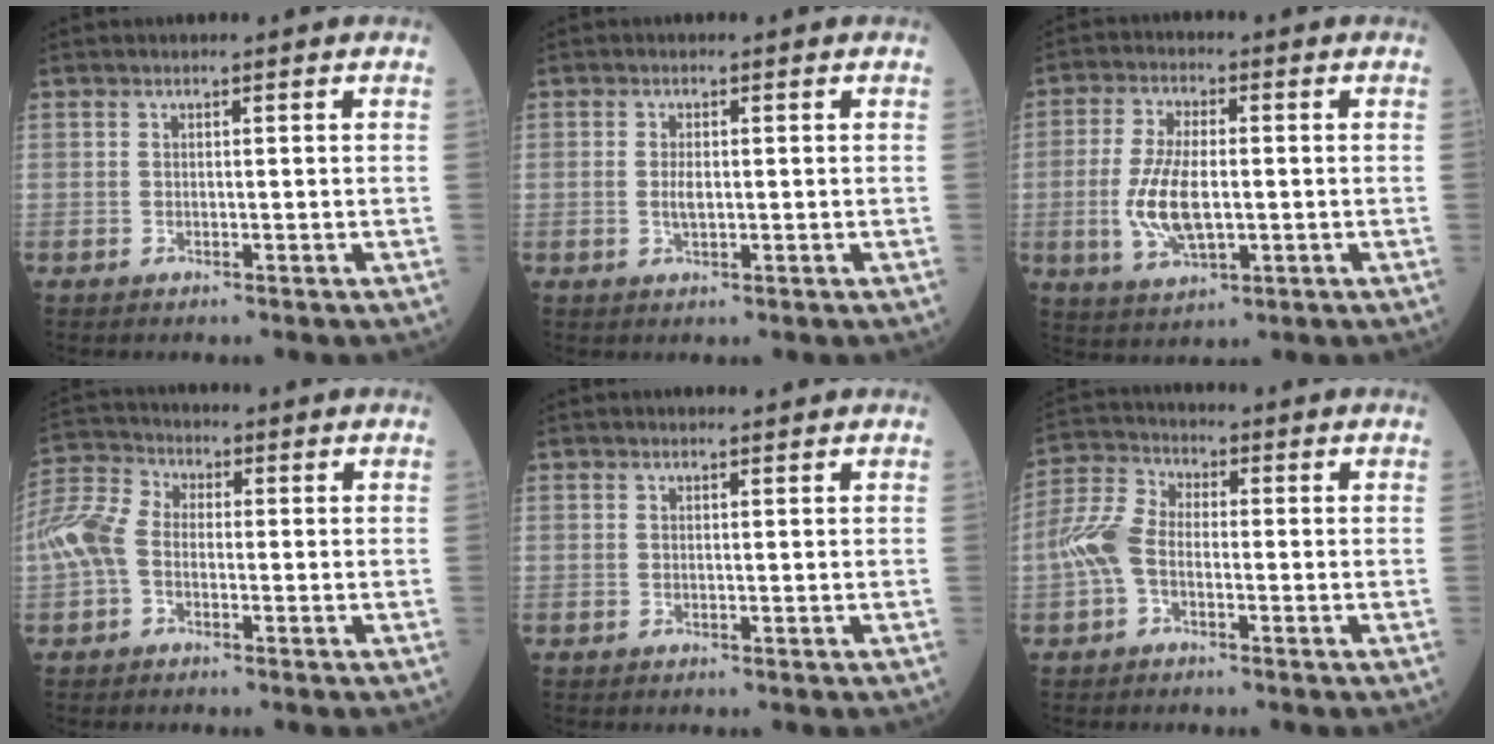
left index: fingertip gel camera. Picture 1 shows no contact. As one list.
[{"total": 1.7, "force": [-0.1, 0.6, 1.6], "torque": [-0.032, -0.001, 0.000]}, {"total": 8.9, "force": [-1.2, 3.5, 8.1], "torque": [-0.176, -0.002, -0.018]}, {"total": 7.5, "force": [-1.3, 4.8, 5.6], "torque": [-0.145, 0.020, -0.037]}, {"total": 0.9, "force": [0.9, -0.1, 0.1], "torque": [-0.006, -0.001, 0.015]}, {"total": 5.9, "force": [-1.6, 3.5, 4.6], "torque": [-0.118, 0.014, -0.043]}]